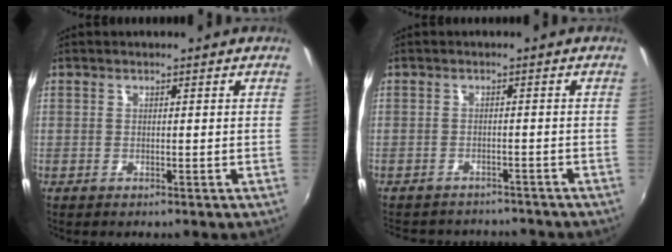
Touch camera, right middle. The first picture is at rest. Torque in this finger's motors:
{"motor_torque": [1.11, -1.02, 0.66, 0.18]}